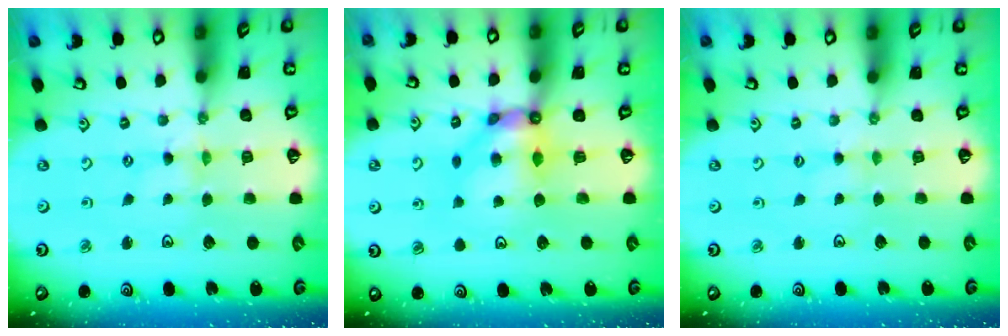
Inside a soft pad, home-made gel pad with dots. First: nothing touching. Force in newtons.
{"total": 8.7, "press": 8.6, "slide": 1.2}
{"total": 0.9, "press": 0.9, "slide": 0.1}